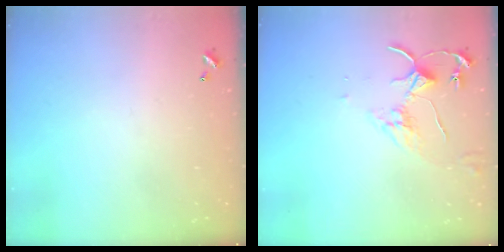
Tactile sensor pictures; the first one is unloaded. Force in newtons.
{"total": 3.6, "press": 3.6, "slide": 0.6}